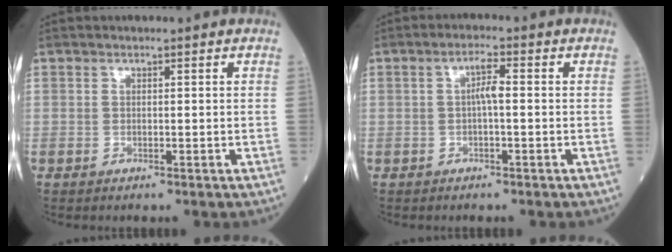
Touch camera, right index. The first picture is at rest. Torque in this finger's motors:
{"motor_torque": [0.75, 0.14, 0.41, 0.10]}